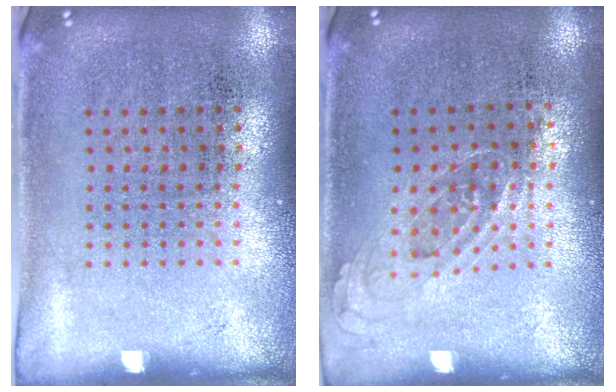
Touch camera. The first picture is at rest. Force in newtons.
{"total": 0.7, "press": 0.5, "slide": 0.4}